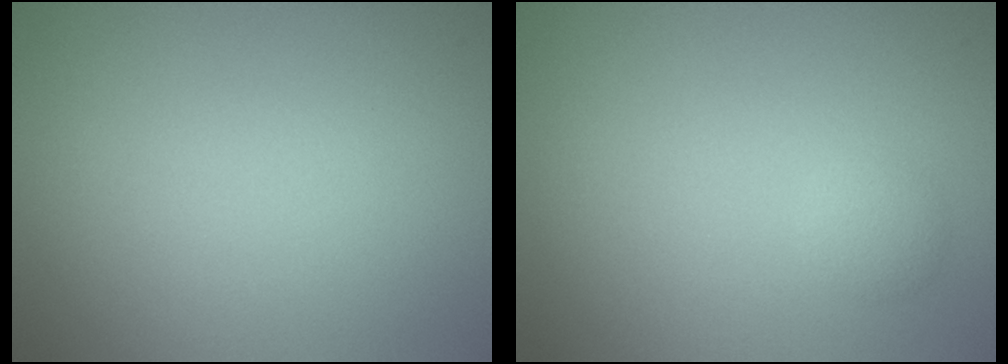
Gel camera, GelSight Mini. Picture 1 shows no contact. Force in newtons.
{"total": 1.1, "press": 1.1, "slide": 0.0}